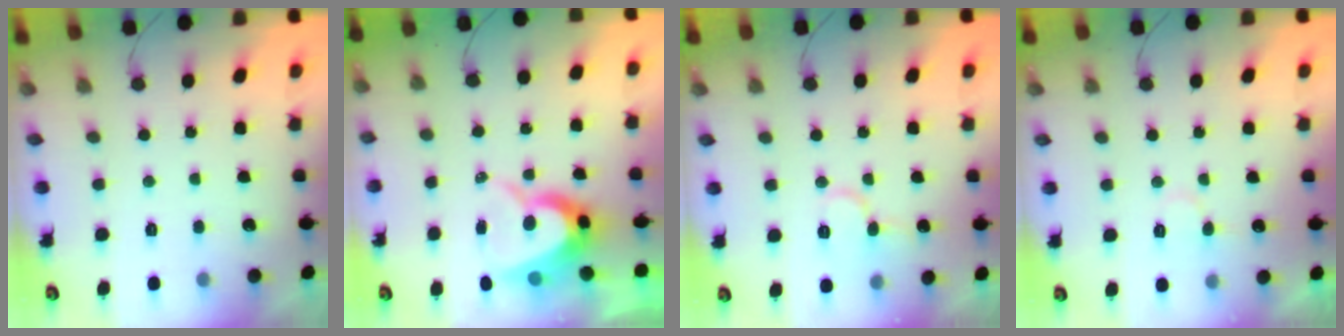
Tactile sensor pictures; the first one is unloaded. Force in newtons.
{"total": 9.3, "press": 9.2, "slide": 0.7}
{"total": 8.2, "press": 8.2, "slide": 1.1}
{"total": 6.7, "press": 6.6, "slide": 0.5}